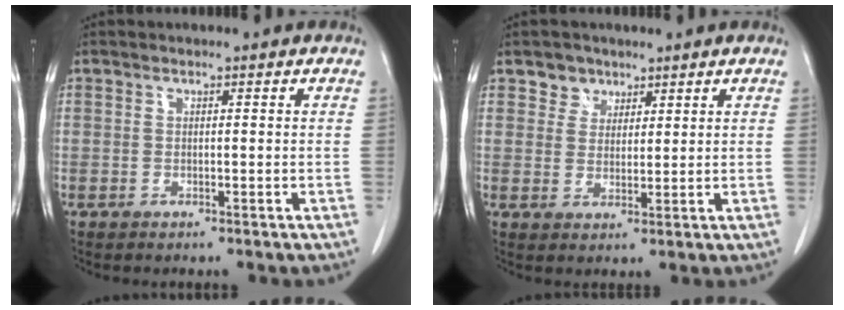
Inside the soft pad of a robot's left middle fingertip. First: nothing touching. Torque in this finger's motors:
{"motor_torque": [0.39, -0.39, 0.02, -0.01]}